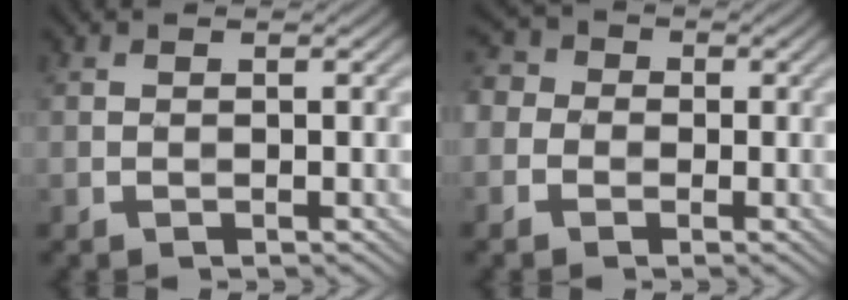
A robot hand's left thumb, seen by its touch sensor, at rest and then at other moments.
{"total": 4.7, "force": [-1.0, 4.2, 1.8], "torque": [-0.053, 0.009, -0.044]}